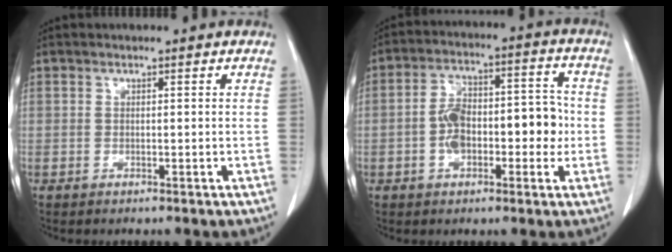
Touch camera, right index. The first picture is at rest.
{"total": 10.8, "force": [-1.7, 5.3, 9.3], "torque": [-0.151, 0.045, -0.026]}